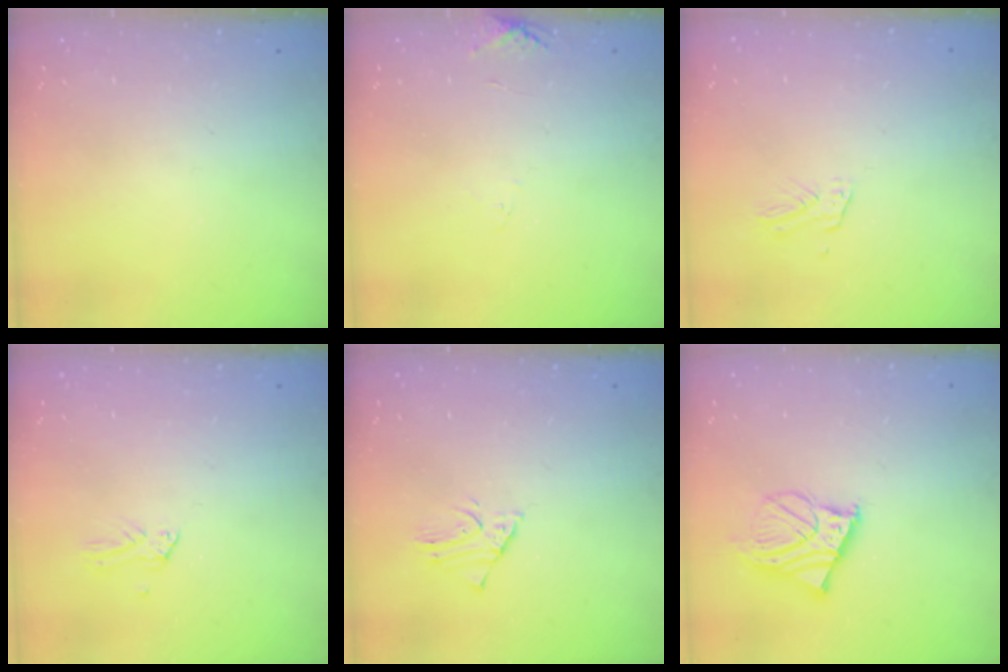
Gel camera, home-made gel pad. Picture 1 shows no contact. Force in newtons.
{"total": 6.4, "press": 6.4, "slide": 0.5}
{"total": 2.7, "press": 2.7, "slide": 0.2}
{"total": 0.0}
{"total": 1.5, "press": 1.5, "slide": 0.1}
{"total": 9.9, "press": 9.8, "slide": 1.3}